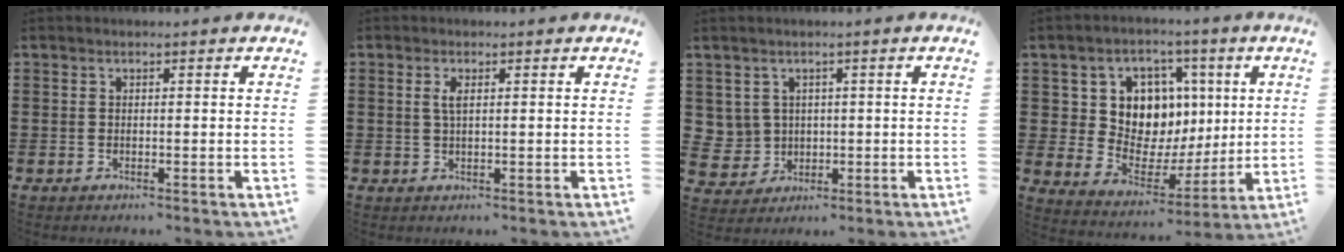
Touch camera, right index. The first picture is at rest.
{"total": 2.0, "force": [0.5, 0.6, 1.8], "torque": [-0.037, 0.004, 0.008]}
{"total": 3.5, "force": [1.1, 3.3, 0.4], "torque": [-0.026, 0.007, 0.021]}
{"total": 10.0, "force": [3.5, 8.4, 4.1], "torque": [-0.097, -0.017, 0.068]}